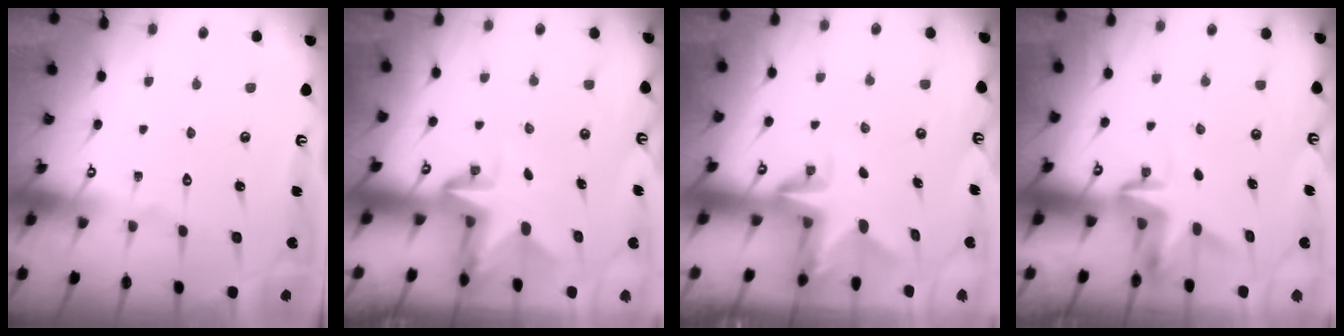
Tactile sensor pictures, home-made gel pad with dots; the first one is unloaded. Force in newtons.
{"total": 3.0, "press": 3.0, "slide": 0.4}
{"total": 3.5, "press": 3.5, "slide": 0.3}
{"total": 3.6, "press": 3.6, "slide": 0.2}